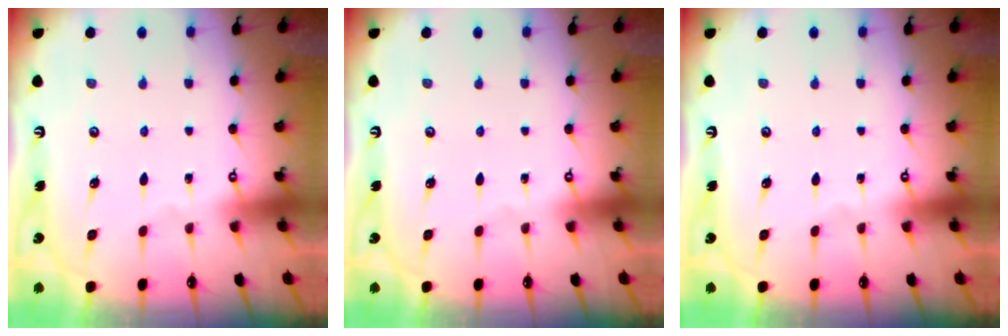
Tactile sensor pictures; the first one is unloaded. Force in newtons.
{"total": 0.0}
{"total": 0.0}